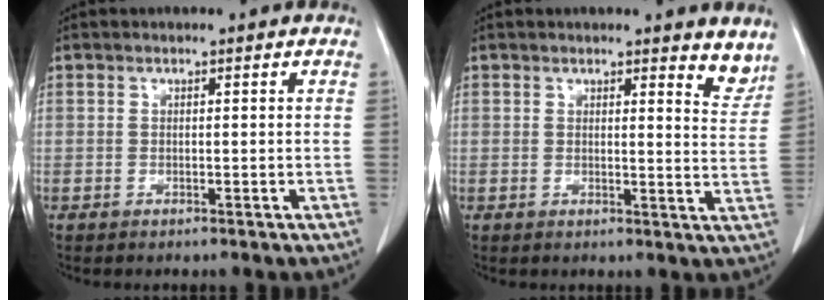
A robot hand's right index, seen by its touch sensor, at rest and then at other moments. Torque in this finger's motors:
{"motor_torque": [-0.07, 0.08, -0.03, -0.01]}